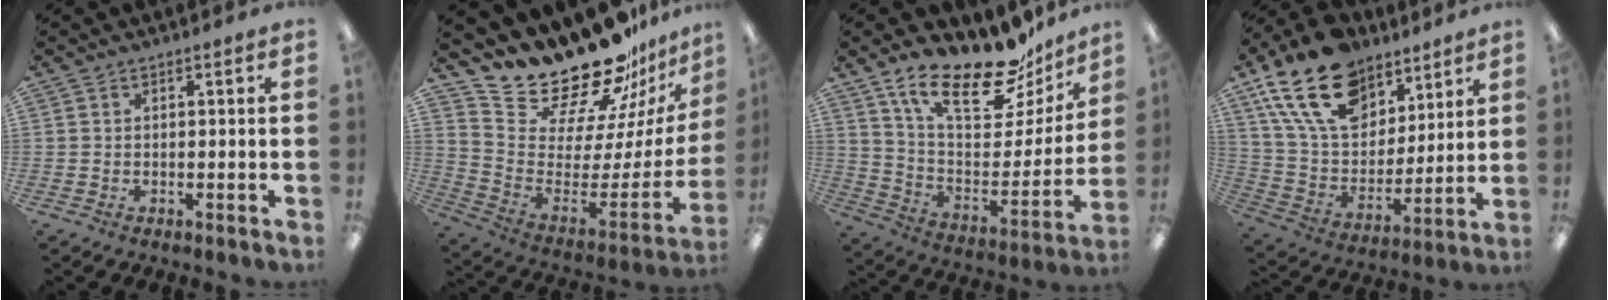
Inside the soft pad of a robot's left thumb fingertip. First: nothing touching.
{"total": 23.6, "force": [20.5, 8.3, 8.3], "torque": [-0.143, -0.170, 0.375]}
{"total": 23.0, "force": [17.7, 7.7, 12.5], "torque": [-0.191, -0.128, 0.302]}
{"total": 21.4, "force": [13.4, 12.7, 11.0], "torque": [-0.207, -0.059, 0.249]}